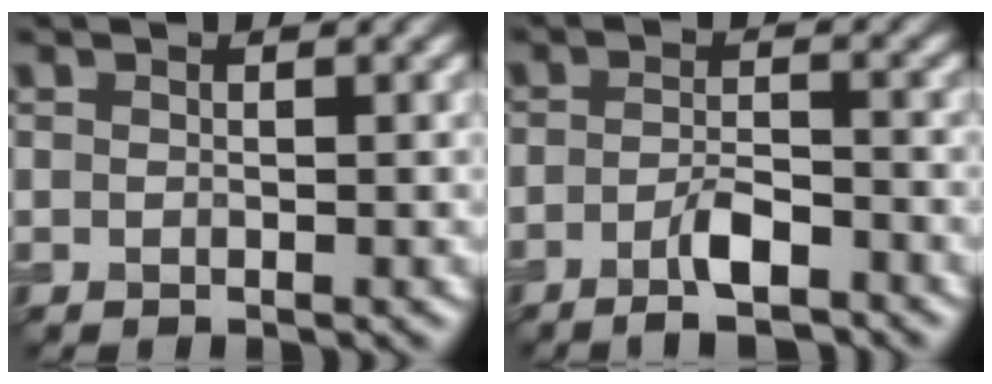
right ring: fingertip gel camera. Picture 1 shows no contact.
{"total": 3.7, "force": [-2.2, 0.9, 2.8], "torque": [-0.054, 0.001, -0.044]}